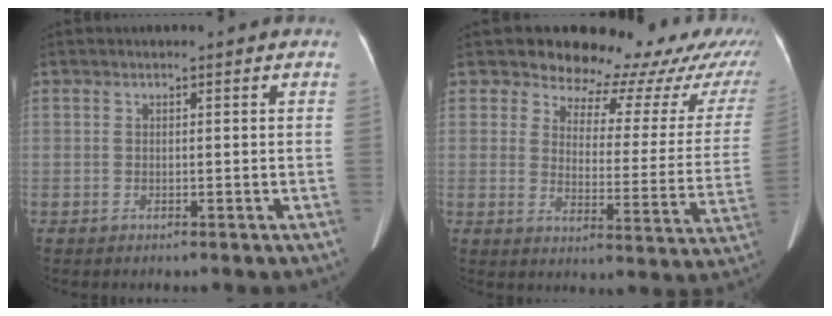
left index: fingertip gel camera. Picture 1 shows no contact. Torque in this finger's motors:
{"motor_torque": [2.14, 0.00, 0.22, -0.01]}